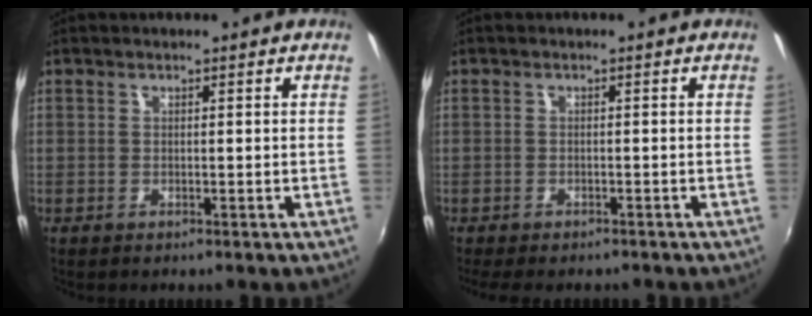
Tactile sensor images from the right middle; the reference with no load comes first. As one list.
[{"total": 4.4, "force": [-3.5, 1.8, 1.8], "torque": [-0.044, -0.011, -0.054]}]